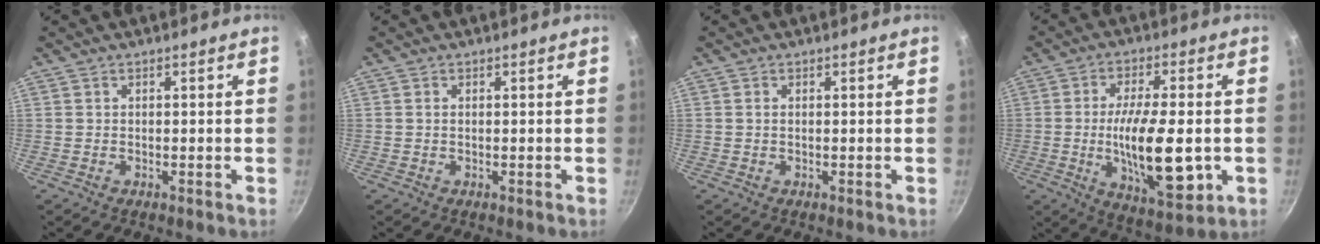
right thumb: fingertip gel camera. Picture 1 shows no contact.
{"total": 0.6, "force": [0.2, 0.3, 0.5], "torque": [-0.011, 0.001, 0.002]}
{"total": 0.7, "force": [0.2, 0.4, 0.6], "torque": [-0.012, 0.001, 0.002]}
{"total": 17.4, "force": [-2.5, 6.3, 16.0], "torque": [-0.256, -0.003, -0.037]}